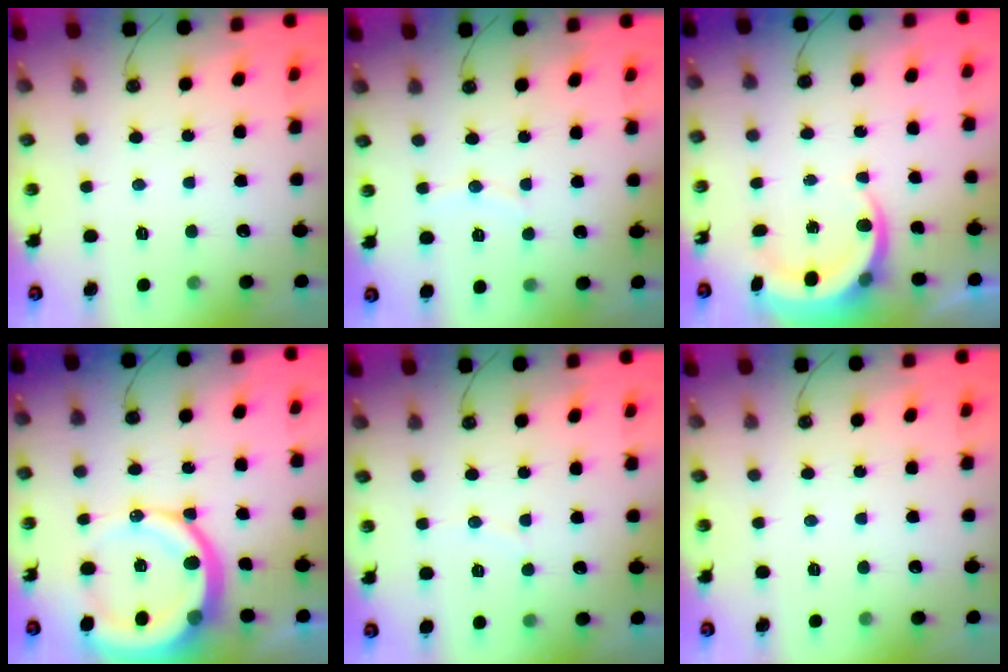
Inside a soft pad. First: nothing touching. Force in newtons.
{"total": 4.3, "press": 4.2, "slide": 1.0}
{"total": 6.0, "press": 6.0, "slide": 0.7}
{"total": 16.5, "press": 16.3, "slide": 2.1}
{"total": 2.2, "press": 2.0, "slide": 0.9}
{"total": 0.0}